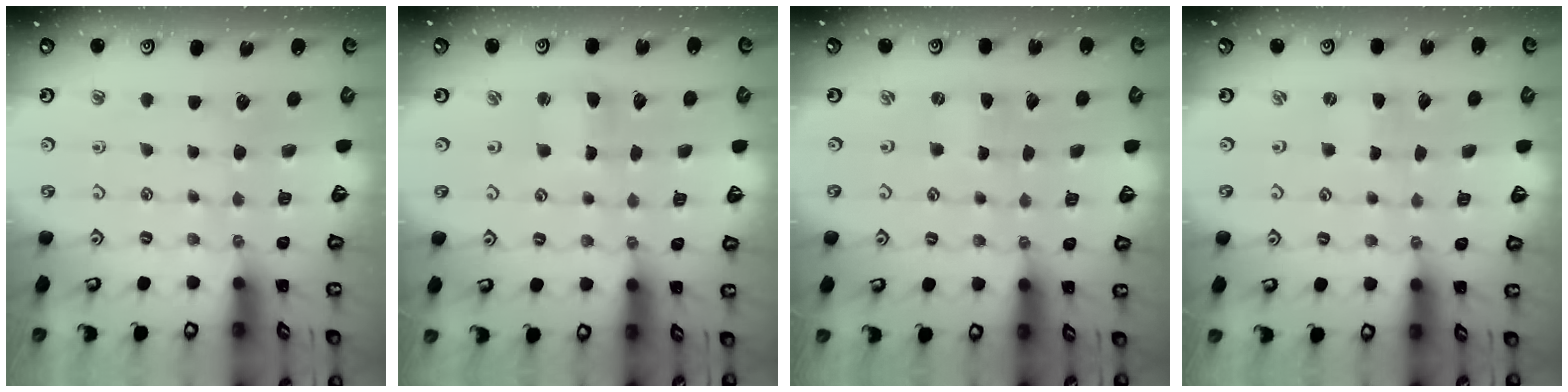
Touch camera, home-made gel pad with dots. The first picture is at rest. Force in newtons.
{"total": 1.6, "press": 1.6, "slide": 0.3}
{"total": 0.0}
{"total": 0.0}